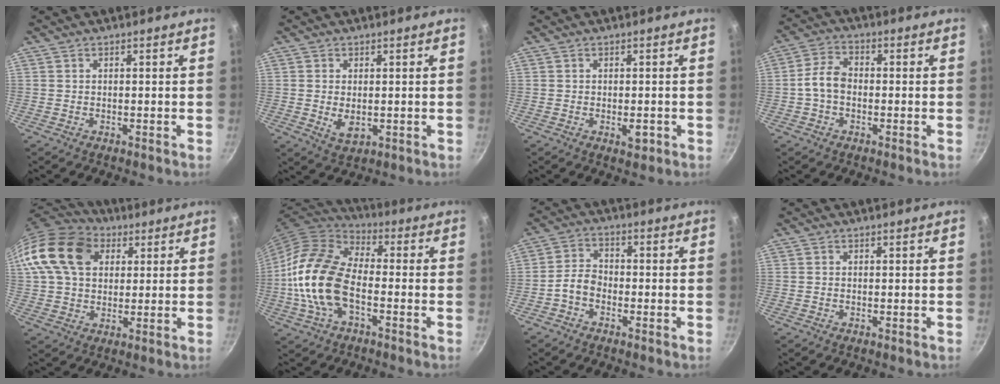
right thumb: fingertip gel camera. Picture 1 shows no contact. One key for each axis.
{"total": 4.2, "fx": -0.2, "fy": 2.6, "fz": 3.3, "tx": -0.058, "ty": -0.010, "tz": 0.003}
{"total": 2.4, "fx": -0.7, "fy": 1.3, "fz": 1.8, "tx": -0.021, "ty": 0.003, "tz": -0.008}
{"total": 5.2, "fx": -1.0, "fy": 3.6, "fz": 3.6, "tx": -0.063, "ty": 0.025, "tz": -0.028}
{"total": 18.0, "fx": 5.6, "fy": 13.1, "fz": 11.0, "tx": -0.201, "ty": 0.016, "tz": 0.091}
{"total": 17.6, "fx": -3.3, "fy": 9.8, "fz": 14.2, "tx": -0.260, "ty": 0.032, "tz": -0.080}
{"total": 4.0, "fx": -2.0, "fy": 2.5, "fz": 2.5, "tx": -0.047, "ty": 0.029, "tz": -0.048}
{"total": 0.0}